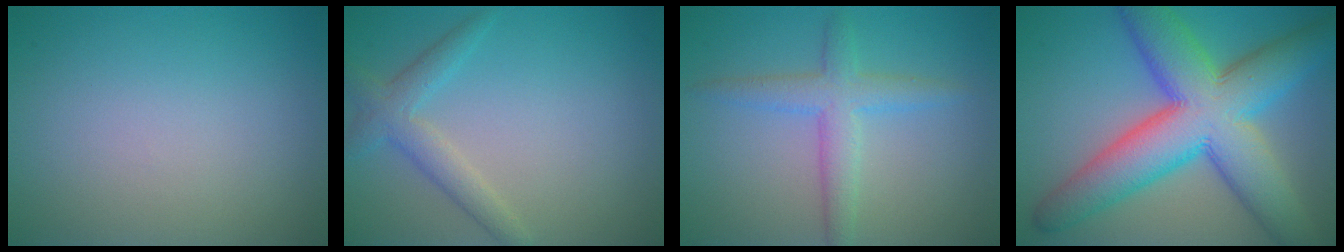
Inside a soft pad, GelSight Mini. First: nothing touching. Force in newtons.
{"total": 2.8, "press": 2.8, "slide": 0.1}
{"total": 3.5, "press": 3.5, "slide": 0.2}
{"total": 12.5, "press": 12.5, "slide": 0.1}